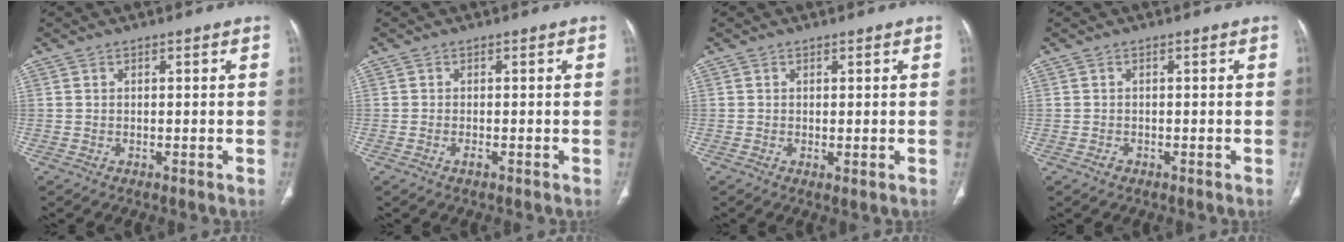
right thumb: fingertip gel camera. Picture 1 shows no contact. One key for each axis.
{"total": 0.7, "fx": -0.5, "fy": 0.2, "fz": 0.6, "tx": -0.011, "ty": 0.001, "tz": -0.009}
{"total": 0.8, "fx": 0.0, "fy": 0.2, "fz": 0.8, "tx": -0.018, "ty": -0.006, "tz": 0.000}
{"total": 0.8, "fx": -0.5, "fy": 0.5, "fz": 0.2, "tx": -0.003, "ty": 0.003, "tz": -0.010}